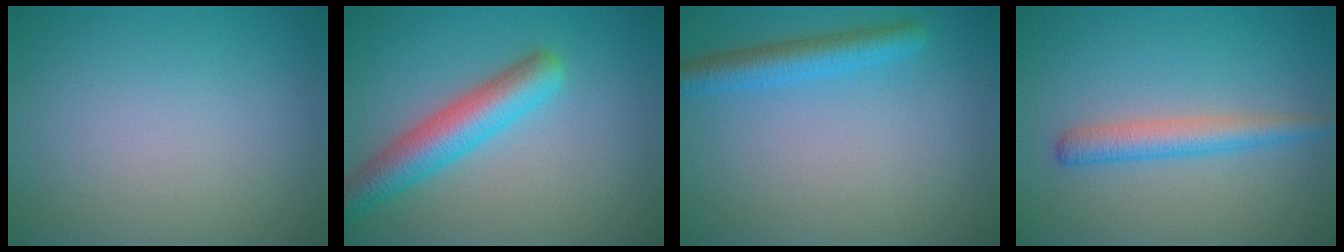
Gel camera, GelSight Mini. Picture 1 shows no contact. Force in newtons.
{"total": 5.1, "press": 5.1, "slide": 0.3}
{"total": 3.2, "press": 3.2, "slide": 0.2}
{"total": 2.9, "press": 2.9, "slide": 0.1}